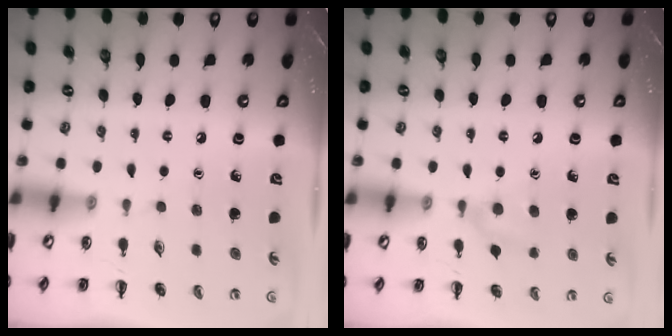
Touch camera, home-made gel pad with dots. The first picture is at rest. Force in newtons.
{"total": 6.7, "press": 6.4, "slide": 2.0}